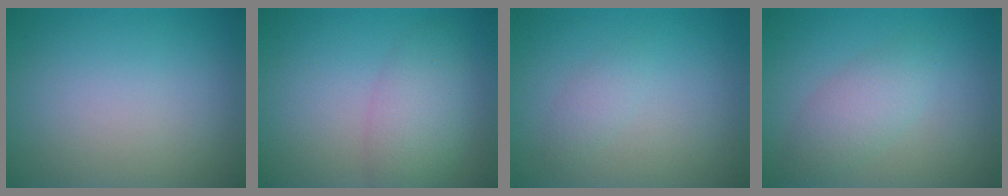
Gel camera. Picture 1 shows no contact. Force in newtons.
{"total": 4.0, "press": 4.0, "slide": 0.2}
{"total": 1.2, "press": 1.2, "slide": 0.0}
{"total": 2.7, "press": 2.7, "slide": 0.0}